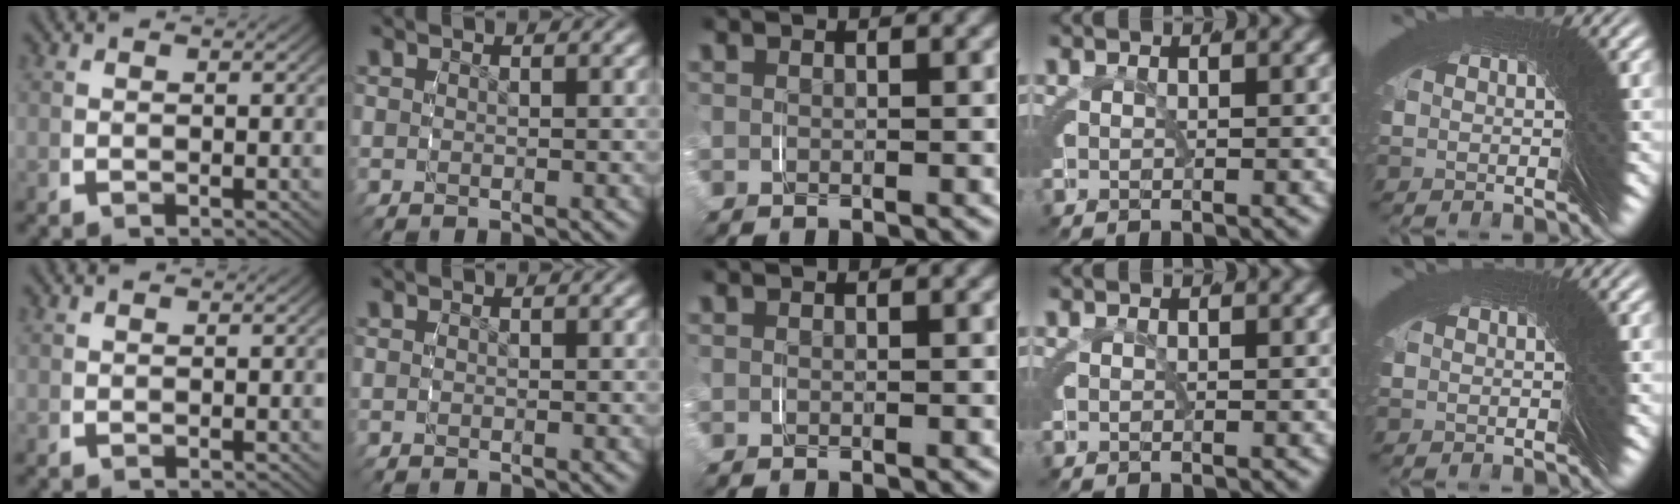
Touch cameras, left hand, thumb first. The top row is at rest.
{"thumb": {"total": 0.5, "force": [0.5, -0.1, -0.2], "torque": [0.002, -0.004, 0.014]}}